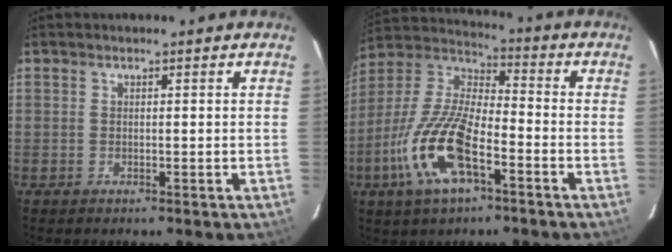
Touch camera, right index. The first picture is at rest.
{"total": 16.9, "force": [-7.4, 6.2, 13.9], "torque": [-0.296, -0.011, -0.150]}